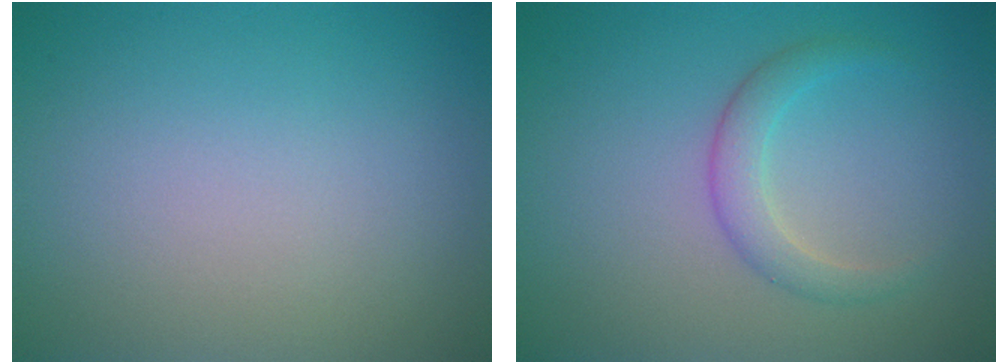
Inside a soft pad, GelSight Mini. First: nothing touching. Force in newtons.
{"total": 2.3, "press": 2.3, "slide": 0.1}